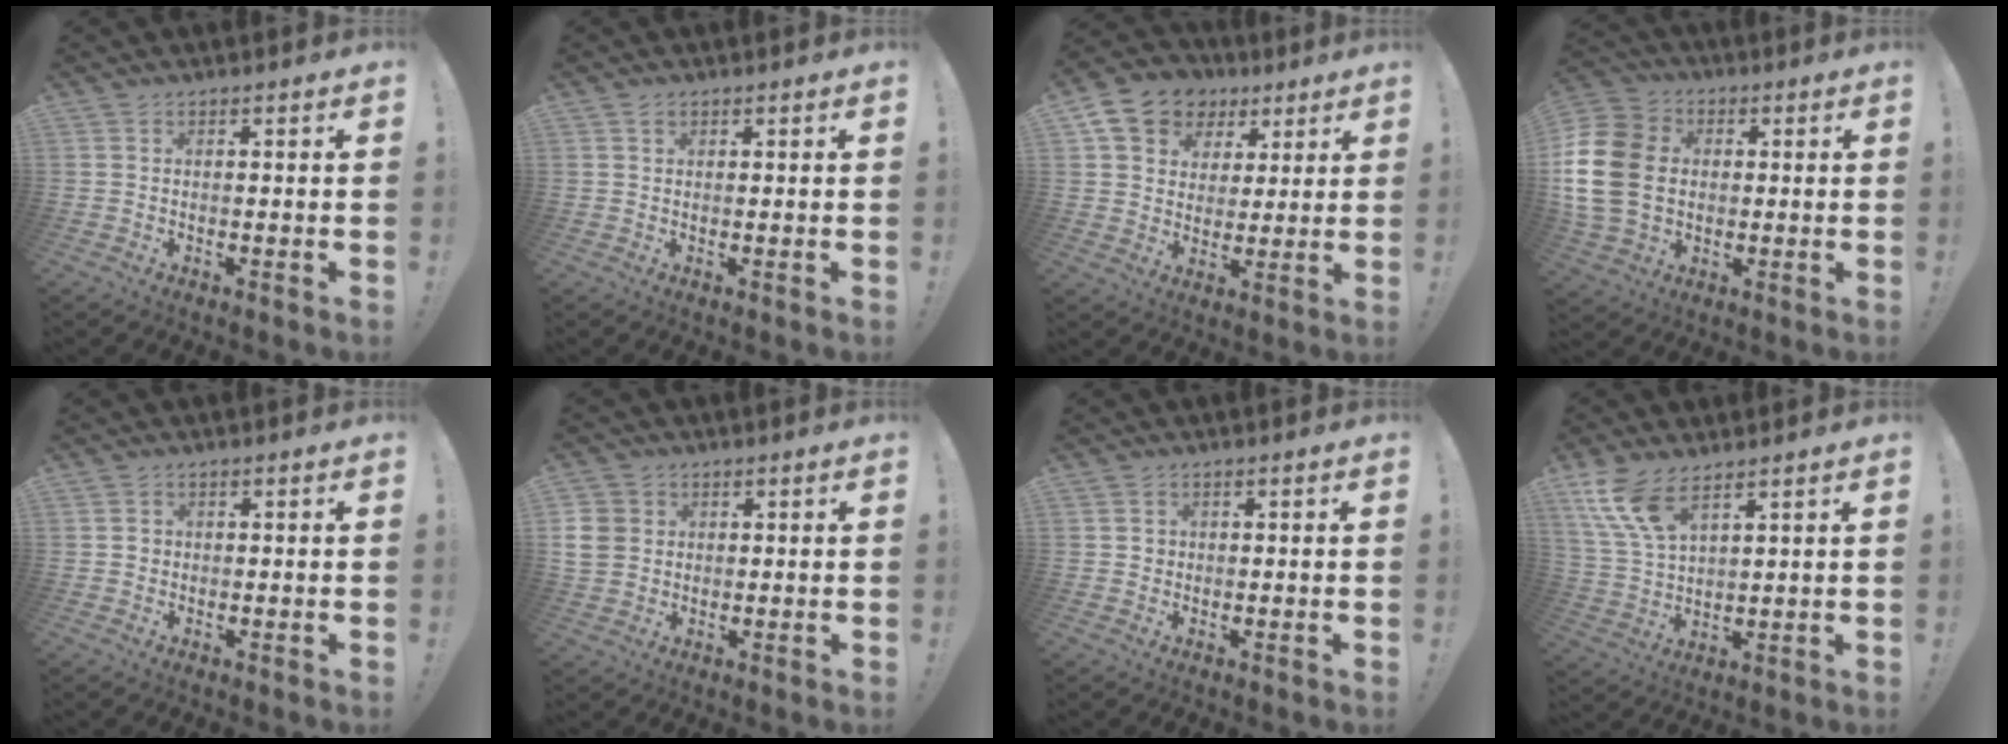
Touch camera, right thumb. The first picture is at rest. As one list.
[{"total": 1.1, "force": [0.7, 0.7, 0.3], "torque": [-0.004, 0.000, 0.013]}, {"total": 12.7, "force": [6.6, 9.9, 4.5], "torque": [-0.069, -0.038, 0.131]}, {"total": 18.2, "force": [1.0, 14.1, 11.5], "torque": [-0.231, 0.010, 0.025]}, {"total": 1.5, "force": [-0.1, 1.4, 0.3], "torque": [0.002, 0.001, -0.004]}, {"total": 6.1, "force": [1.1, 5.5, 2.5], "torque": [-0.046, 0.000, 0.022]}, {"total": 1.6, "force": [0.2, 1.6, 0.2], "torque": [0.003, -0.001, 0.002]}, {"total": 10.4, "force": [6.8, 4.0, 6.8], "torque": [-0.145, -0.028, 0.131]}]